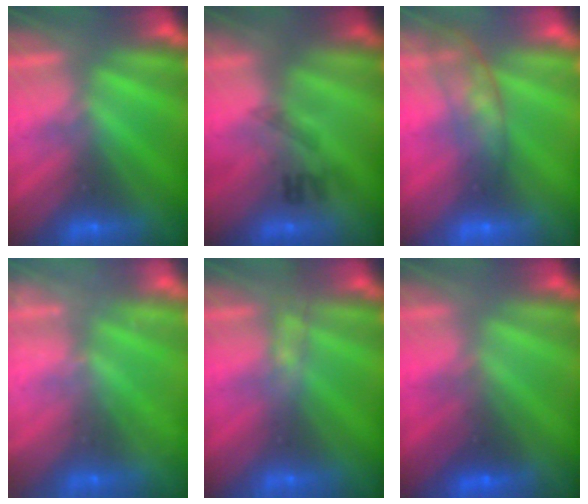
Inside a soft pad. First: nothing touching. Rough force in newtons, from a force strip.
{"total": 2.3}
{"total": 5.5}
{"total": 2.4}
{"total": 2.7}
{"total": 1.8}